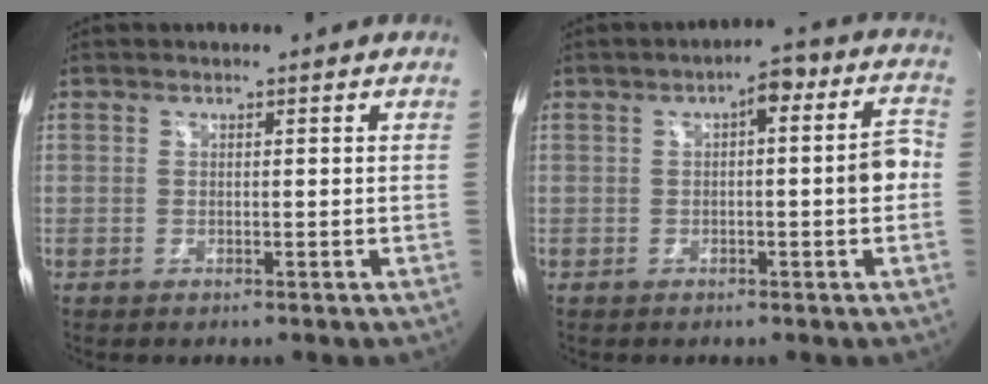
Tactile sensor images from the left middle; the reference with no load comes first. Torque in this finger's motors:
{"motor_torque": [0.76, -0.46, 0.43, 0.08]}